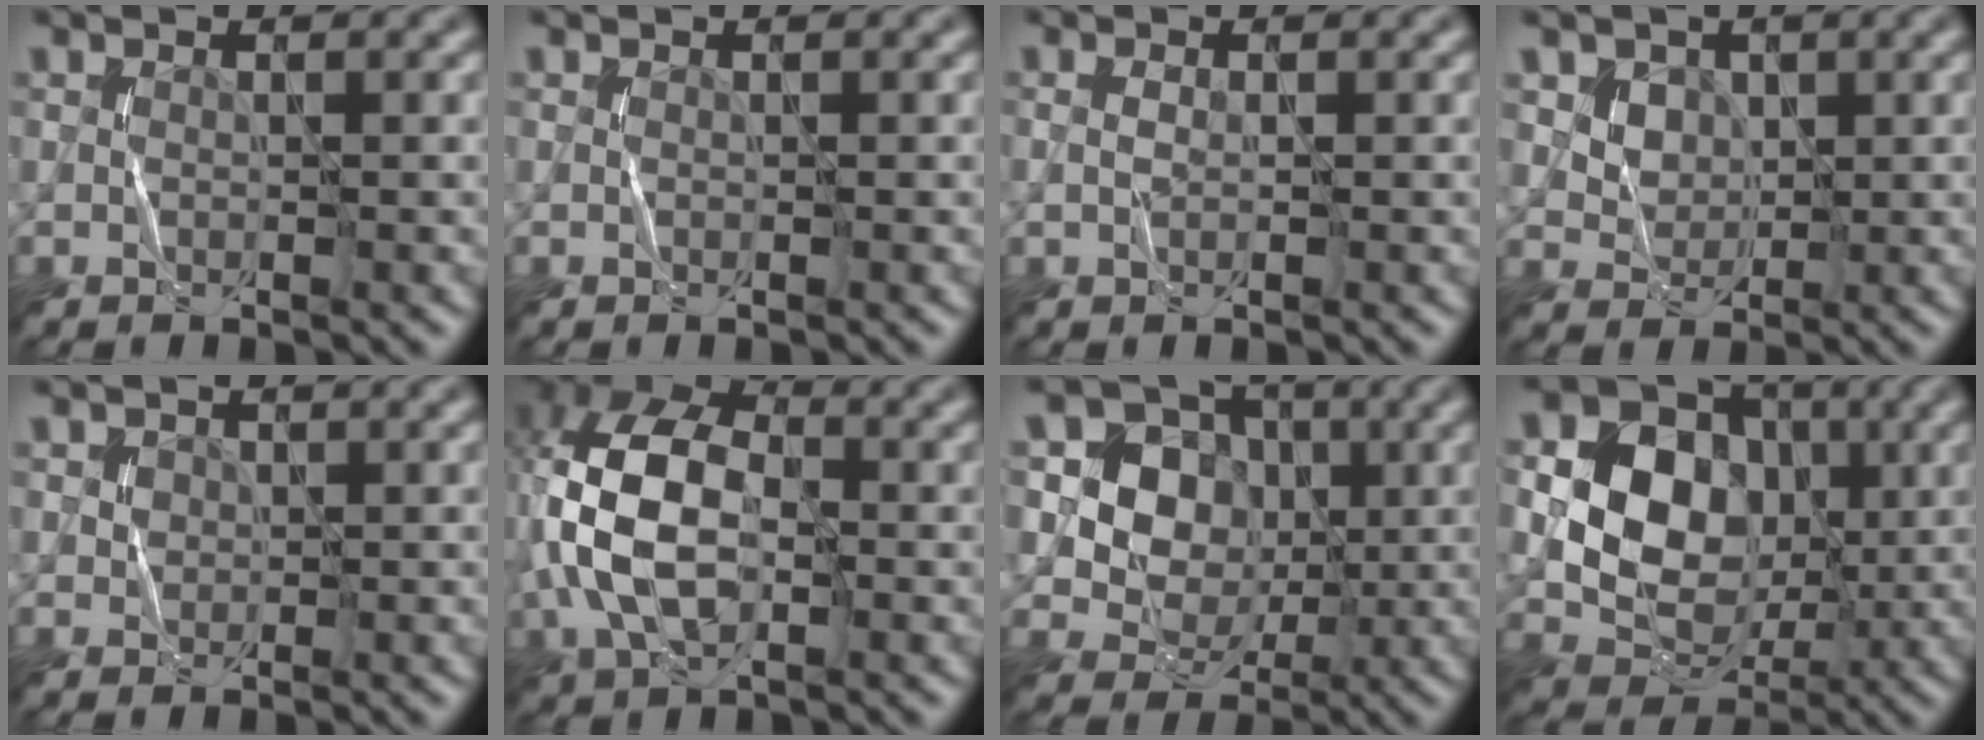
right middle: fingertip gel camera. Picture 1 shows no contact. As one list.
[{"total": 0.0}, {"total": 0.8, "force": [0.0, 0.4, 0.7], "torque": [-0.018, 0.001, 0.000]}, {"total": 4.2, "force": [2.0, 3.2, 1.8], "torque": [-0.049, -0.006, 0.049]}, {"total": 1.2, "force": [0.5, 1.1, 0.4], "torque": [-0.004, -0.004, 0.013]}, {"total": 9.4, "force": [-0.6, 5.6, 7.5], "torque": [-0.166, 0.018, -0.023]}, {"total": 7.2, "force": [1.2, 6.3, 3.1], "torque": [-0.054, 0.011, 0.014]}, {"total": 11.7, "force": [1.6, 9.9, 6.0], "torque": [-0.122, 0.027, 0.021]}]